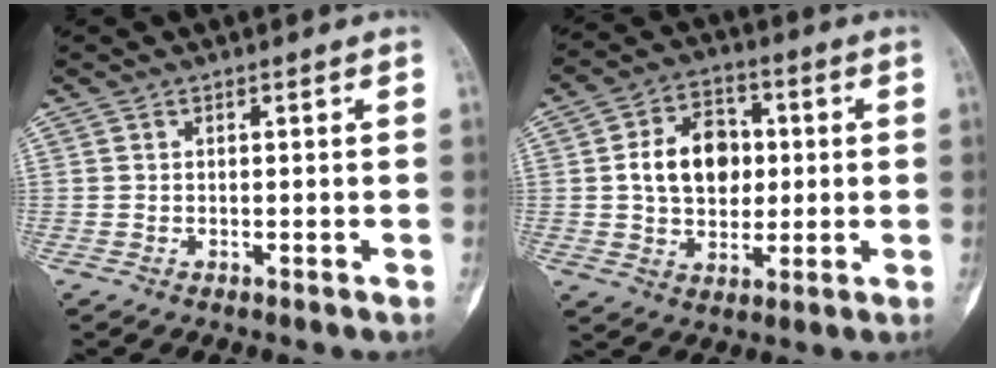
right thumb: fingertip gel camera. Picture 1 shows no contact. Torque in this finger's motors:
{"motor_torque": [1.47, 1.53, 0.45, -0.32, 0.09]}